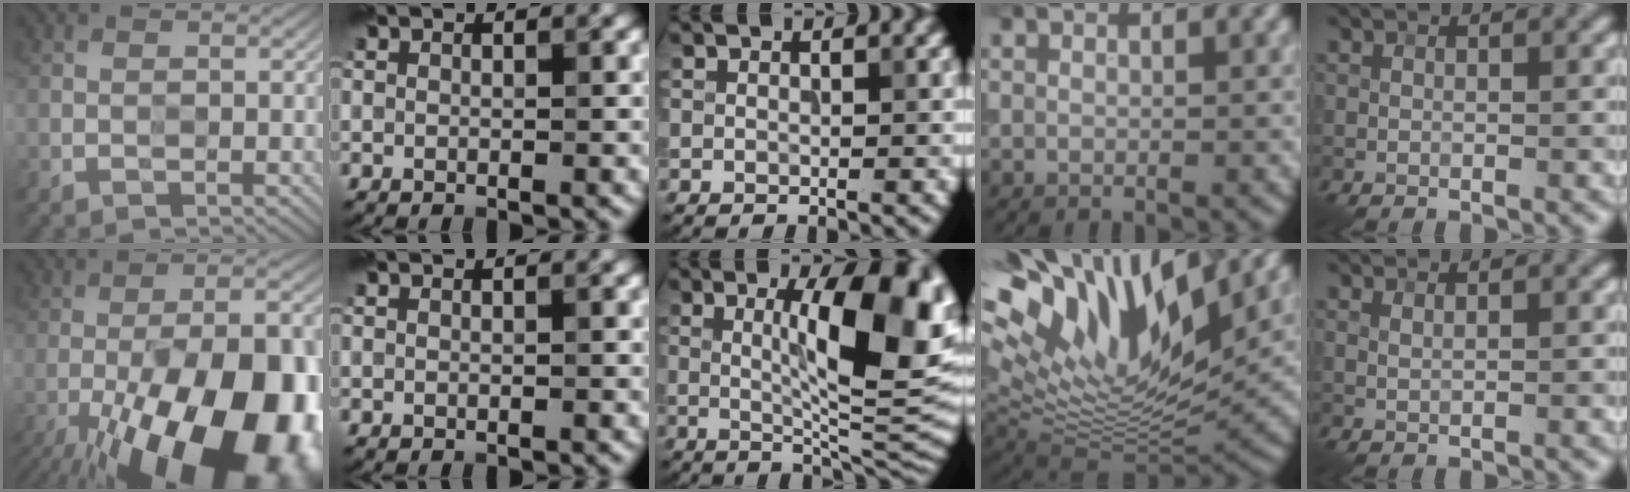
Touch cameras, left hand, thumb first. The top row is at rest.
{"thumb": {"total": 22.5, "force": [-11.2, 8.4, 17.7], "torque": [-0.245, -0.040, -0.163]}, "middle": {"total": 12.0, "force": [2.3, 2.9, 11.4], "torque": [-0.146, 0.002, 0.041]}, "ring": {"total": 16.0, "force": [8.7, 6.4, 11.8], "torque": [-0.234, 0.032, 0.155]}, "little": {"total": 0.8, "force": [0.7, 0.1, 0.4], "torque": [-0.010, -0.002, 0.009]}}